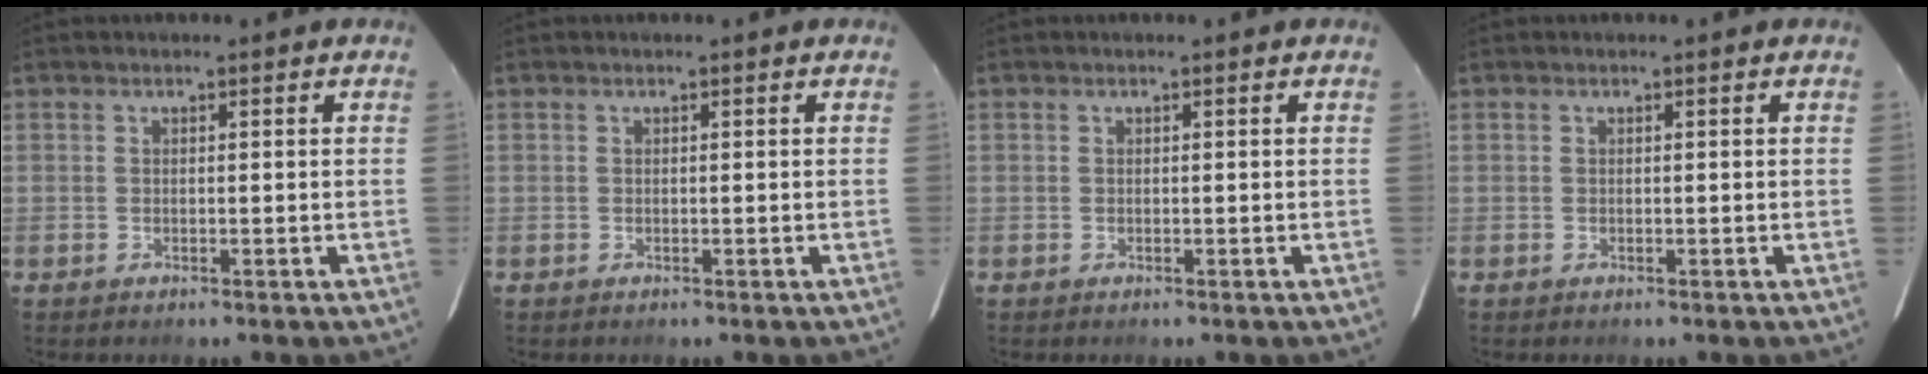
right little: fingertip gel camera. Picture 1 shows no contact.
{"total": 0.0}
{"total": 0.0}
{"total": 0.0}